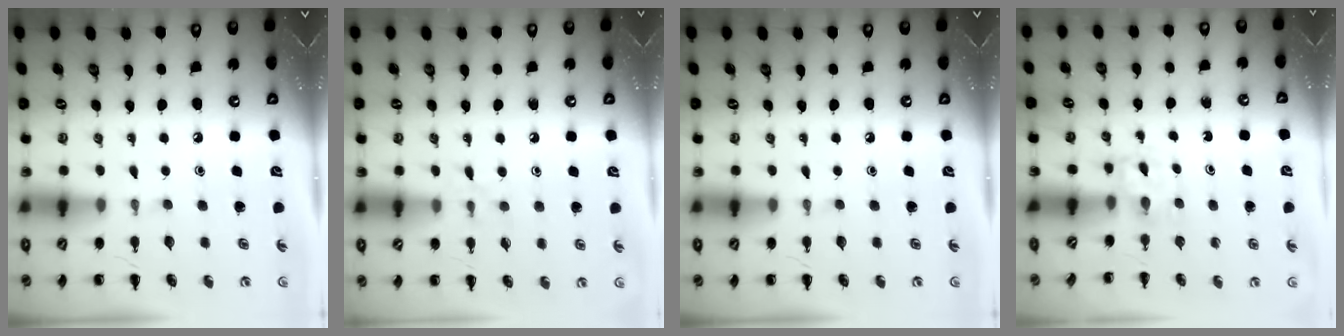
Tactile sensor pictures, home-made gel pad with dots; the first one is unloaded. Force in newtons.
{"total": 5.8, "press": 5.6, "slide": 1.6}
{"total": 0.0}
{"total": 2.3, "press": 2.1, "slide": 0.9}